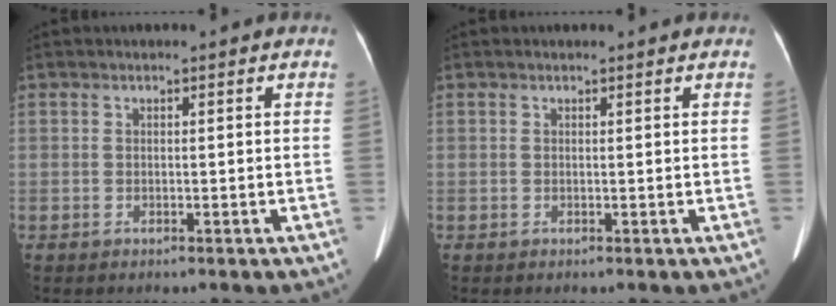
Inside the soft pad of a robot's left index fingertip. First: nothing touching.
{"total": 1.0, "force": [1.0, 0.2, 0.3], "torque": [-0.012, 0.008, 0.009]}